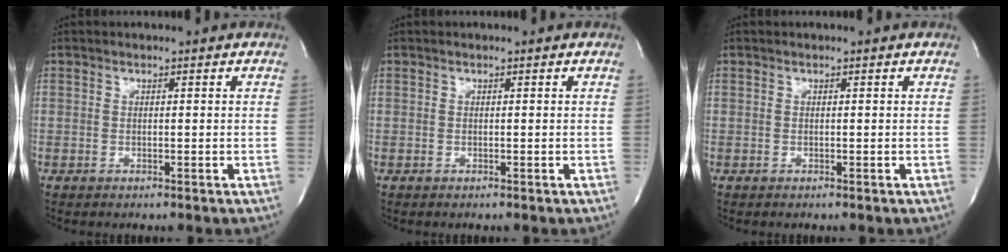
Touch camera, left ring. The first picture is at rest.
{"total": 0.0}
{"total": 0.0}